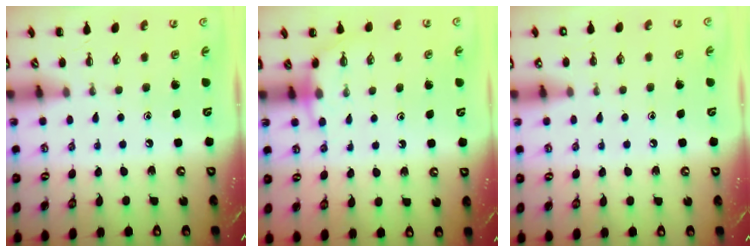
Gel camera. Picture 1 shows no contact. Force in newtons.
{"total": 4.2, "press": 4.1, "slide": 0.9}
{"total": 1.4, "press": 1.4, "slide": 0.1}